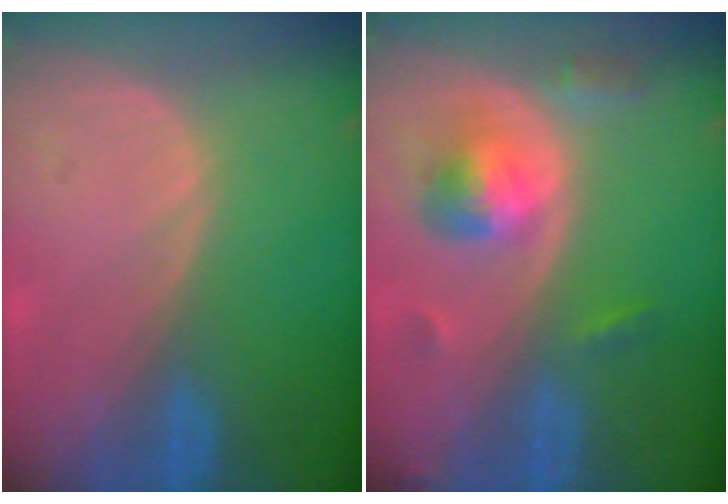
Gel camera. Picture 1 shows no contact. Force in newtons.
{"total": 5.5, "press": 5.3, "slide": 1.7}